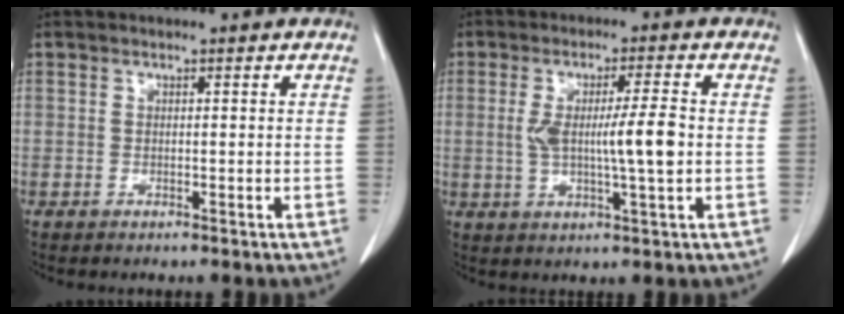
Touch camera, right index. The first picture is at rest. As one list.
[{"total": 7.6, "force": [-0.1, 0.1, 7.6], "torque": [-0.135, 0.000, 0.001]}]